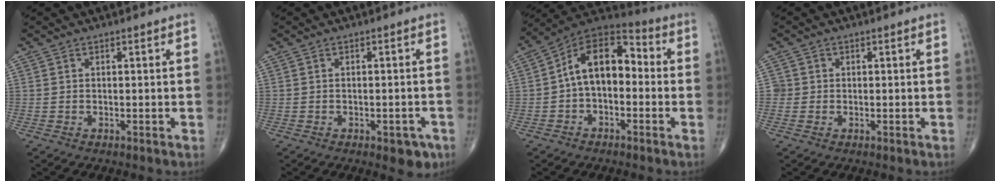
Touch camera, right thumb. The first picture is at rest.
{"total": 4.2, "force": [-2.2, 2.1, 2.9], "torque": [-0.021, 0.009, -0.021]}
{"total": 12.7, "force": [-0.5, 7.9, 10.0], "torque": [-0.134, 0.046, -0.025]}
{"total": 1.6, "force": [-0.1, 1.6, 0.1], "torque": [0.009, 0.006, -0.005]}